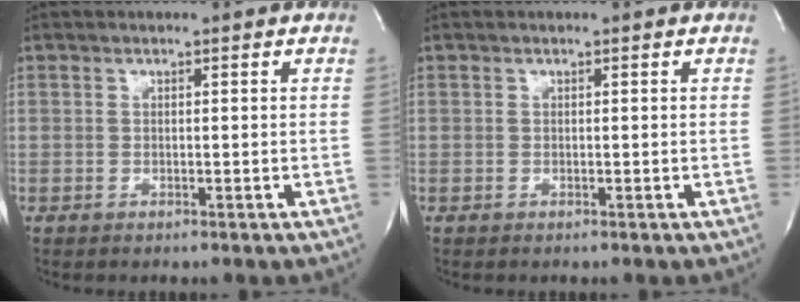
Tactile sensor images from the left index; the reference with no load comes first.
{"total": 0.0}